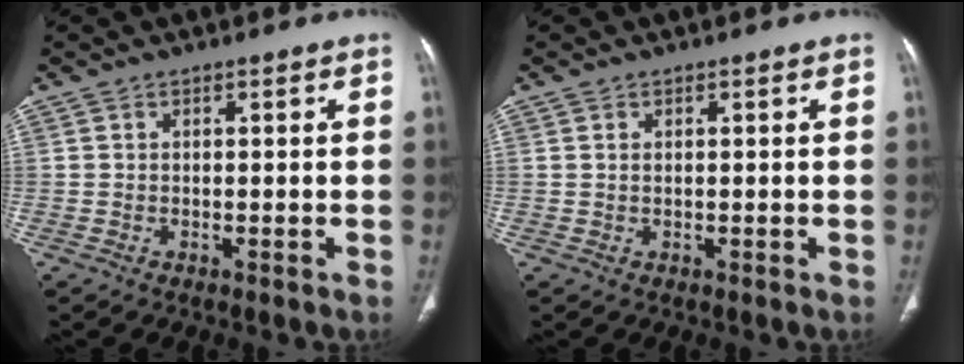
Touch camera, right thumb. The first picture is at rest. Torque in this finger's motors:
{"motor_torque": [-0.22, 0.18, 0.01, 0.57, 0.03]}